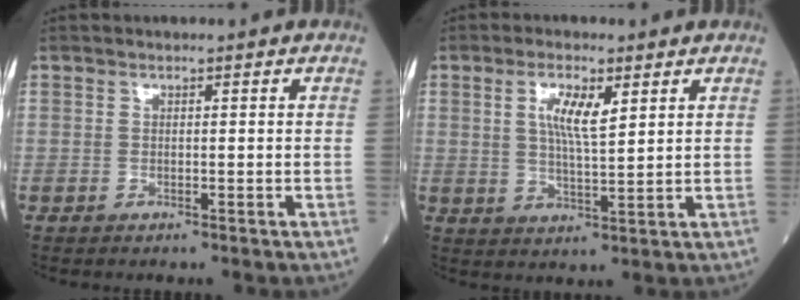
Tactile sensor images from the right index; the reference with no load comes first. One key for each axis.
{"total": 5.7, "fx": 2.2, "fy": 1.2, "fz": 5.1, "tx": -0.098, "ty": 0.000, "tz": 0.042}